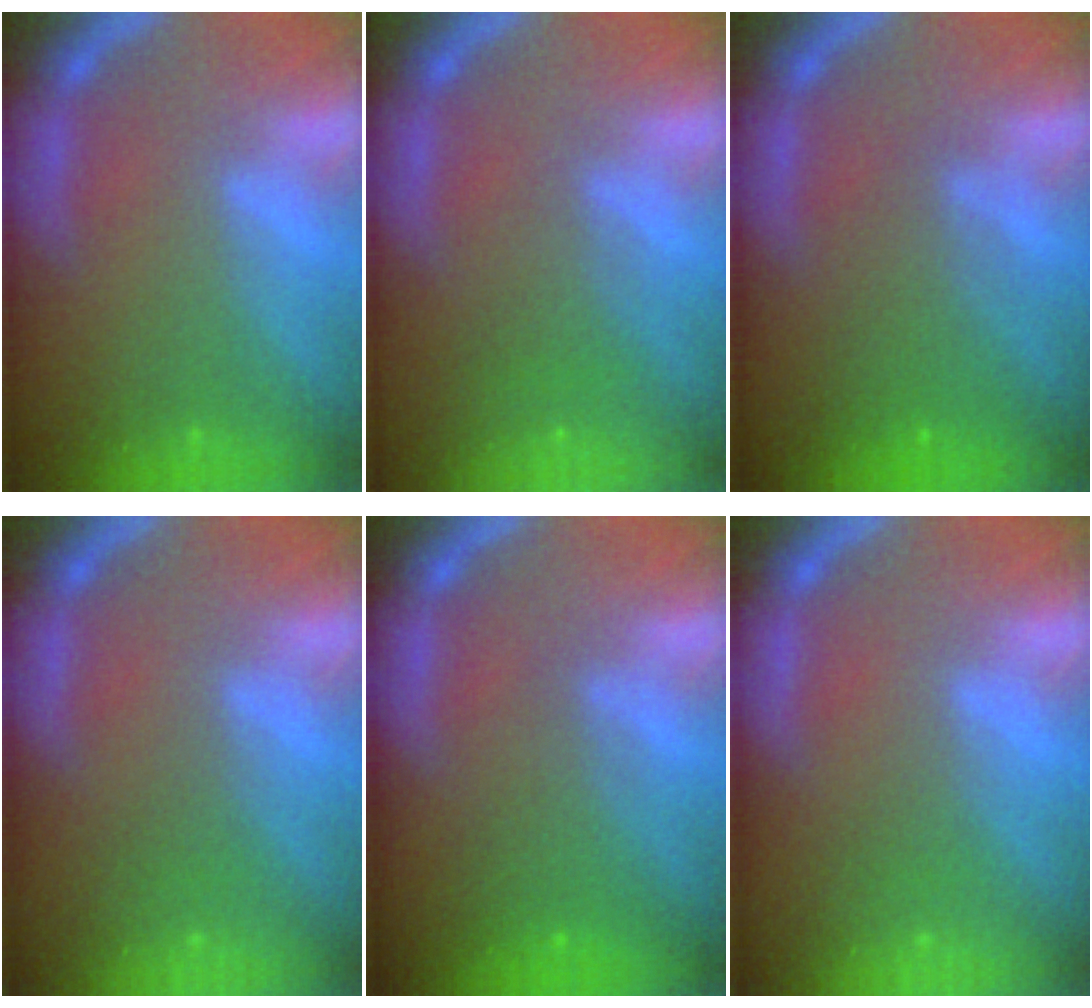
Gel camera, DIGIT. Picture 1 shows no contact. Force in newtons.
{"total": 2.0}
{"total": 3.5}
{"total": 1.0}
{"total": 3.0}
{"total": 1.0}